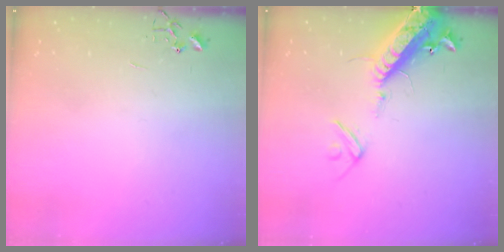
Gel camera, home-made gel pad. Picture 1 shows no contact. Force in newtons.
{"total": 16.4, "press": 16.1, "slide": 3.1}